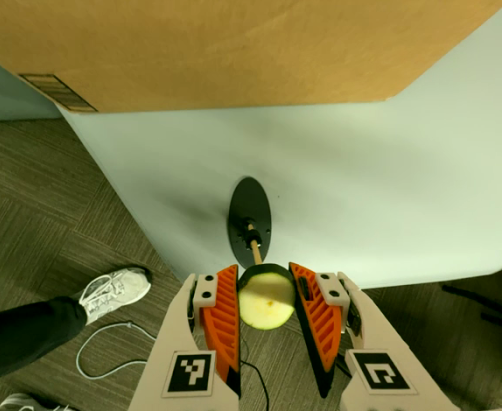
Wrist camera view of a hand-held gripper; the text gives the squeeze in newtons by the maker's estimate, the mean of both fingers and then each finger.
{"total": 12.0, "left": 12.1, "right": 11.8}